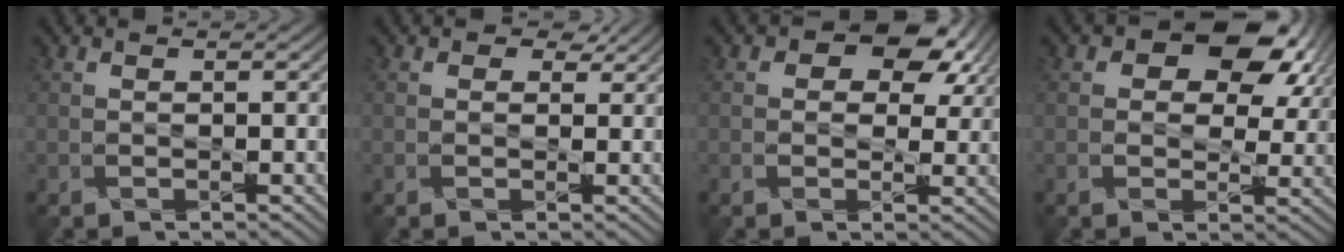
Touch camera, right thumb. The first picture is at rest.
{"total": 1.5, "force": [0.9, 1.1, 0.4], "torque": [-0.005, -0.007, 0.011]}
{"total": 7.4, "force": [3.4, 5.0, 4.2], "torque": [-0.049, -0.005, 0.047]}
{"total": 10.6, "force": [4.7, 6.9, 6.5], "torque": [-0.084, -0.003, 0.075]}